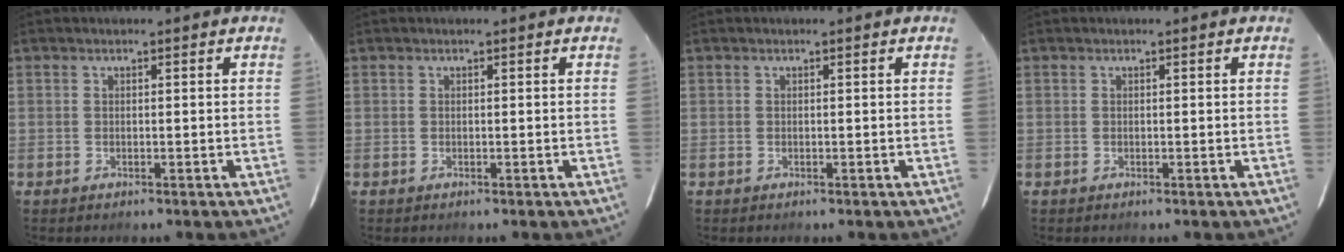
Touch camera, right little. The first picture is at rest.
{"total": 0.0}
{"total": 0.0}
{"total": 0.0}